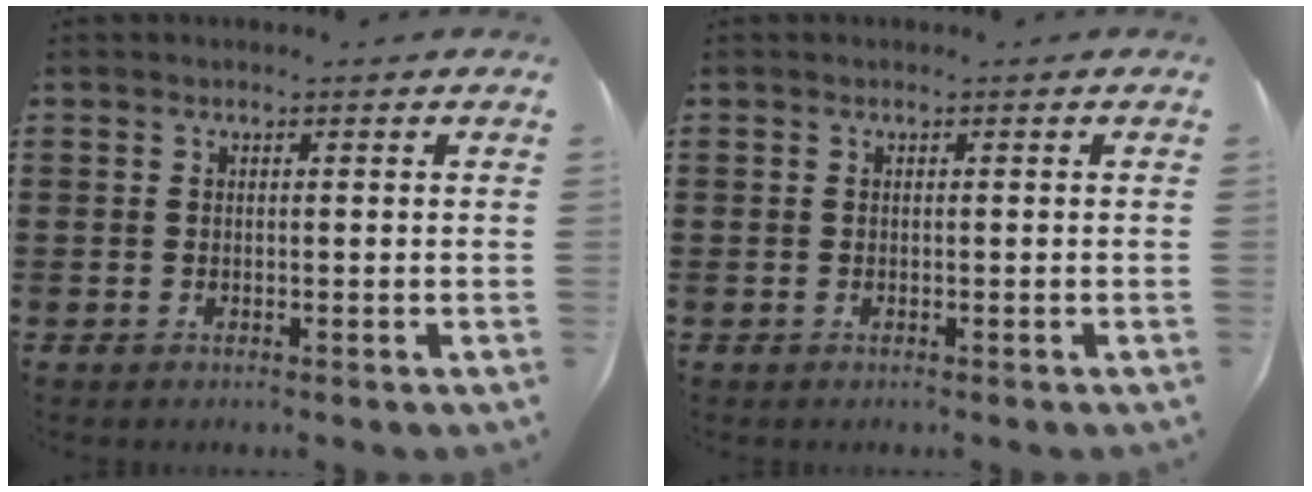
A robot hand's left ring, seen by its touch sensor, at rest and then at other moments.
{"total": 0.0}